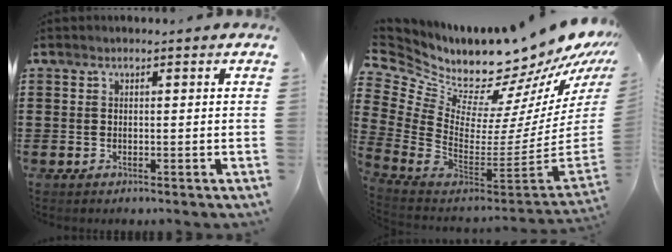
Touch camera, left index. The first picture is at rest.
{"total": 11.1, "force": [10.4, 2.6, 2.6], "torque": [-0.080, -0.116, 0.173]}